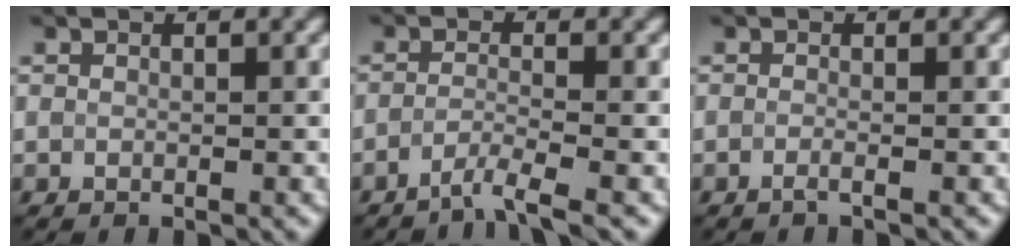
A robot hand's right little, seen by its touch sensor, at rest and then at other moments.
{"total": 2.4, "force": [-2.3, -0.2, 0.7], "torque": [-0.012, -0.001, -0.053]}
{"total": 0.9, "force": [-0.9, 0.0, 0.2], "torque": [-0.001, -0.006, -0.018]}